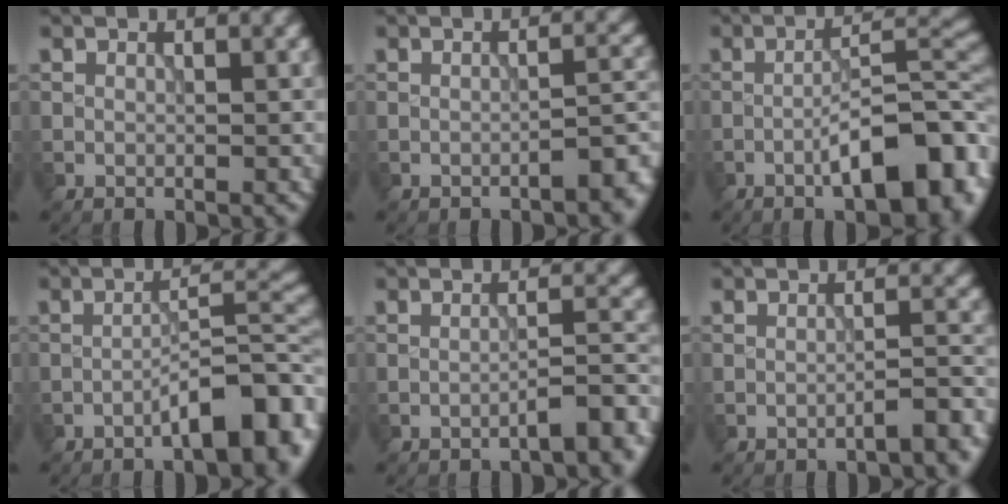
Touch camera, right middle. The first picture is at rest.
{"total": 3.1, "force": [-2.0, 0.9, 2.2], "torque": [-0.027, 0.009, -0.033]}
{"total": 10.3, "force": [-4.3, 3.3, 8.7], "torque": [-0.122, 0.008, -0.065]}
{"total": 7.4, "force": [-4.0, 1.9, 6.0], "torque": [-0.082, 0.016, -0.062]}
{"total": 3.9, "force": [-2.5, 1.0, 2.9], "torque": [-0.032, 0.013, -0.043]}
{"total": 3.2, "force": [-2.1, 0.8, 2.3], "torque": [-0.023, 0.012, -0.039]}